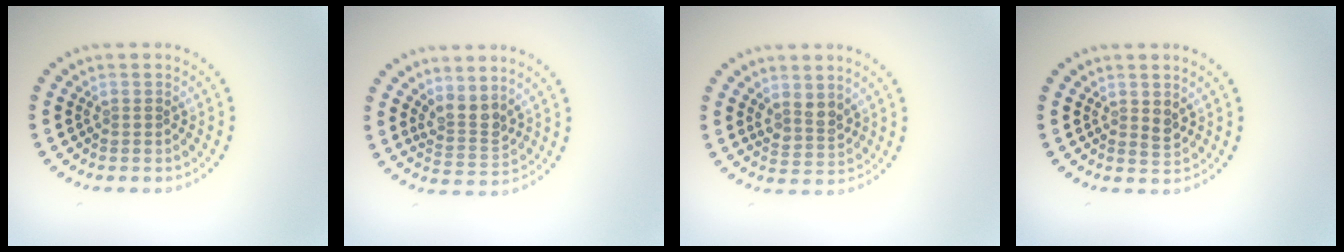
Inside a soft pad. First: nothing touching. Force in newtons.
{"total": 2.6, "press": 2.0, "slide": 1.8}
{"total": 2.1, "press": 1.8, "slide": 1.2}
{"total": 1.0, "press": 0.9, "slide": 0.5}